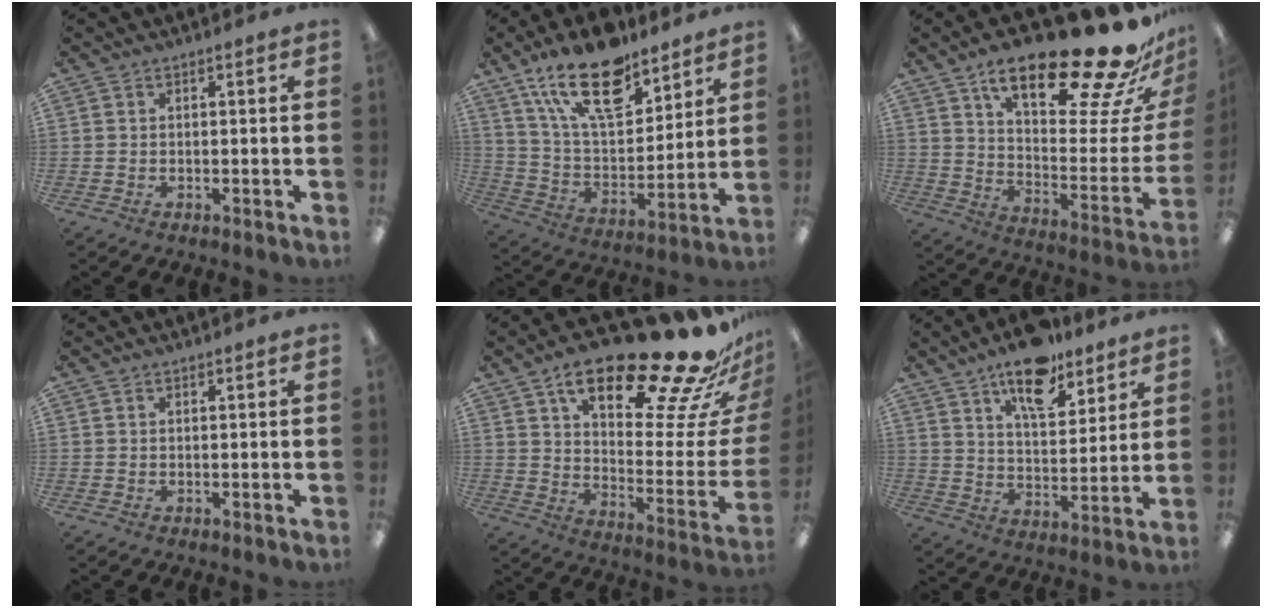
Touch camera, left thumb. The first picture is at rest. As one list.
[{"total": 21.1, "force": [14.0, 9.6, 12.4], "torque": [-0.214, -0.068, 0.247]}, {"total": 29.0, "force": [20.3, 8.4, 18.9], "torque": [-0.269, -0.138, 0.323]}, {"total": 0.0}, {"total": 29.4, "force": [20.6, 8.8, 19.0], "torque": [-0.266, -0.146, 0.332]}, {"total": 14.6, "force": [10.7, 6.0, 7.9], "torque": [-0.117, -0.056, 0.184]}]